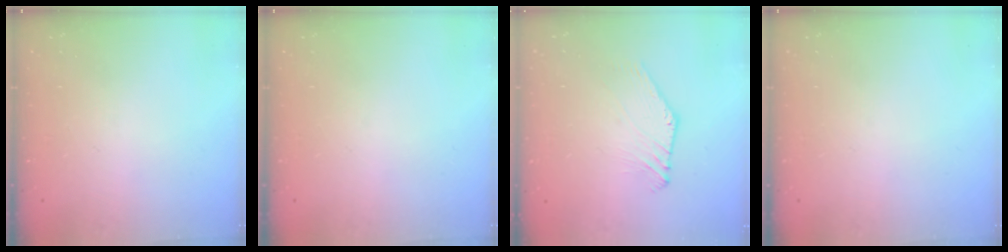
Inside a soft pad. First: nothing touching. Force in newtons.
{"total": 0.0}
{"total": 2.1, "press": 2.1, "slide": 0.1}
{"total": 0.0}